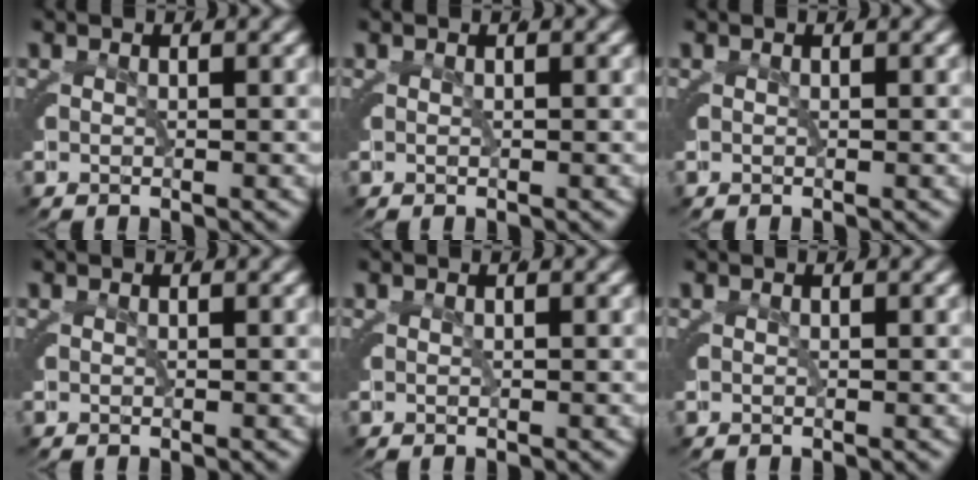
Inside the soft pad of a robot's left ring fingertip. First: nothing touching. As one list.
[{"total": 0.0}, {"total": 0.0}, {"total": 0.0}, {"total": 0.0}, {"total": 0.0}]